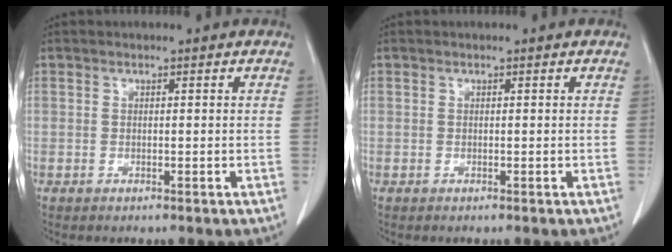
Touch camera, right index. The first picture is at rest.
{"total": 0.0}